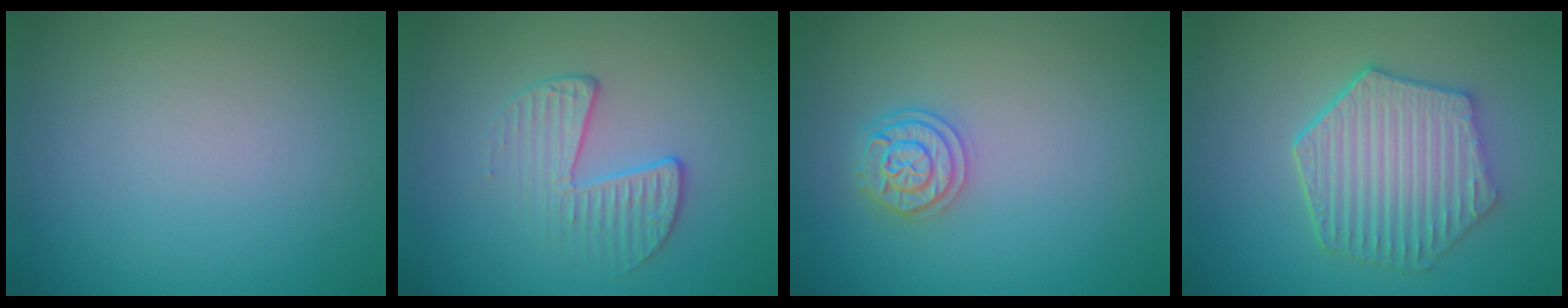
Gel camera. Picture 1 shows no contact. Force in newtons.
{"total": 2.4, "press": 1.7, "slide": 1.8}
{"total": 2.4, "press": 2.4, "slide": 0.4}
{"total": 6.3, "press": 5.0, "slide": 3.7}